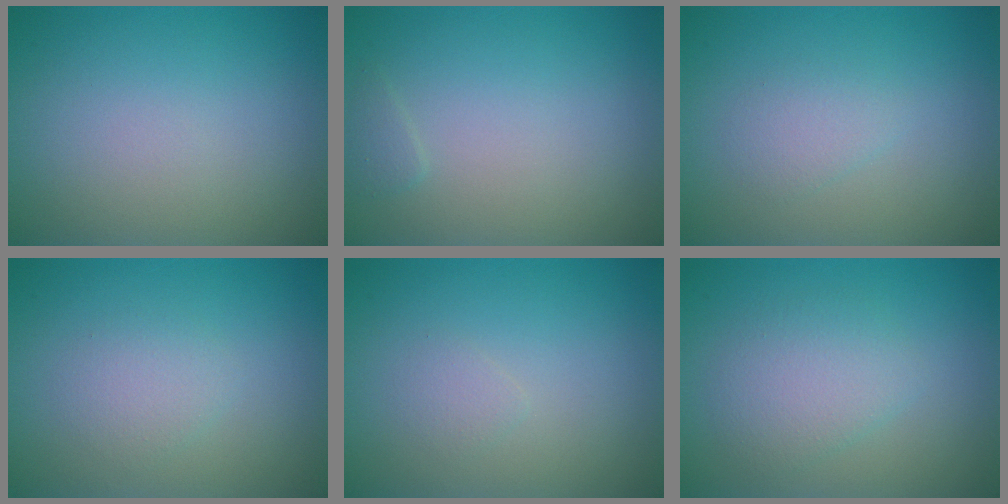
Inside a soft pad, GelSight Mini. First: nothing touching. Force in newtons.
{"total": 0.7, "press": 0.7, "slide": 0.1}
{"total": 1.4, "press": 1.4, "slide": 0.0}
{"total": 1.7, "press": 1.7, "slide": 0.0}
{"total": 0.8, "press": 0.8, "slide": 0.0}
{"total": 3.0, "press": 3.0, "slide": 0.1}